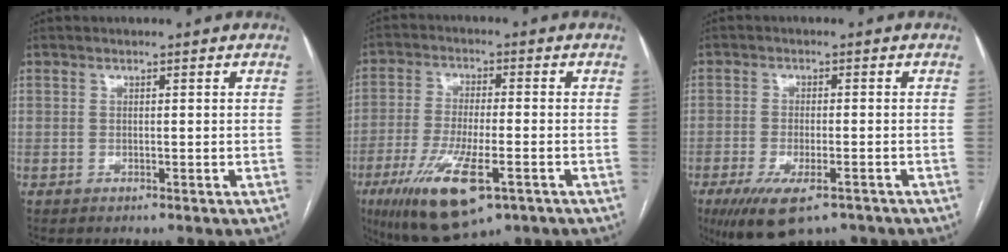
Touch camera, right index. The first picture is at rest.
{"total": 13.8, "force": [-6.7, 3.6, 11.5], "torque": [-0.224, -0.026, -0.106]}
{"total": 9.7, "force": [-6.4, 3.1, 6.6], "torque": [-0.112, -0.018, -0.101]}